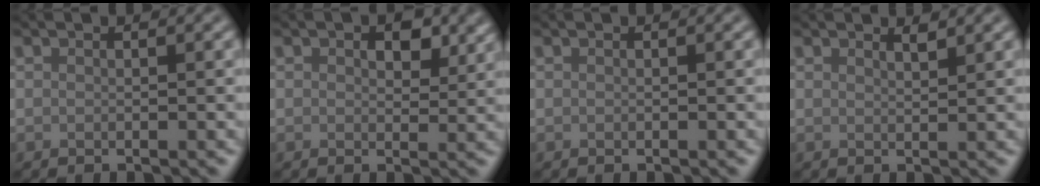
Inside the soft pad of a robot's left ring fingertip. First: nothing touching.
{"total": 3.0, "force": [1.3, 1.7, 2.1], "torque": [-0.030, -0.004, 0.018]}
{"total": 0.0}
{"total": 1.0, "force": [0.9, 0.1, 0.4], "torque": [-0.003, -0.001, 0.015]}